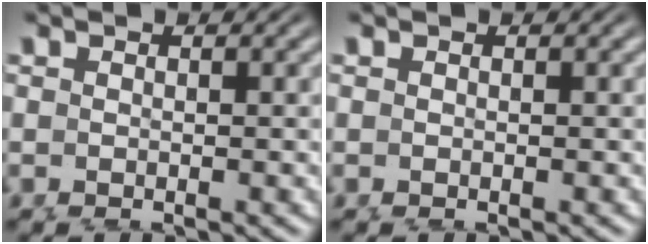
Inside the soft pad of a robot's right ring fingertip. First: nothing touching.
{"total": 0.0}